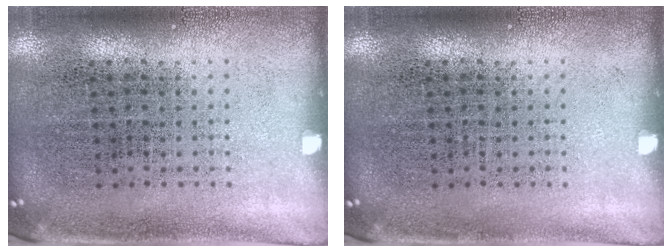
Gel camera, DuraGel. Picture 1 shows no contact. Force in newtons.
{"total": 0.0}